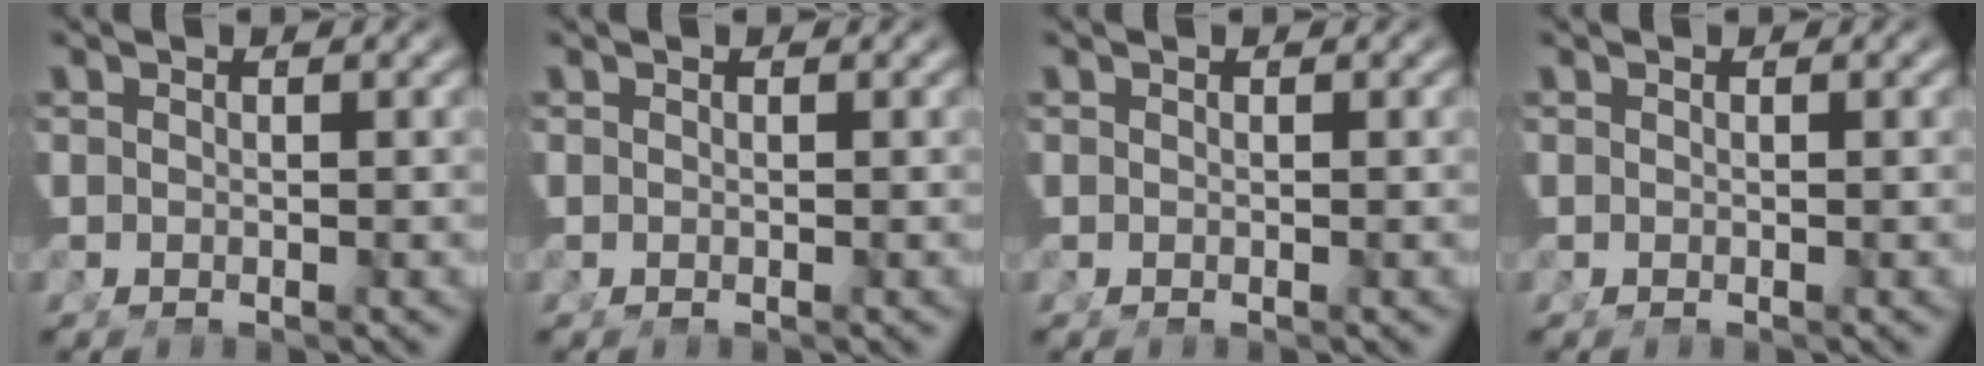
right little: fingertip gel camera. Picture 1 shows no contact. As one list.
[{"total": 0.0}, {"total": 0.0}, {"total": 0.0}]